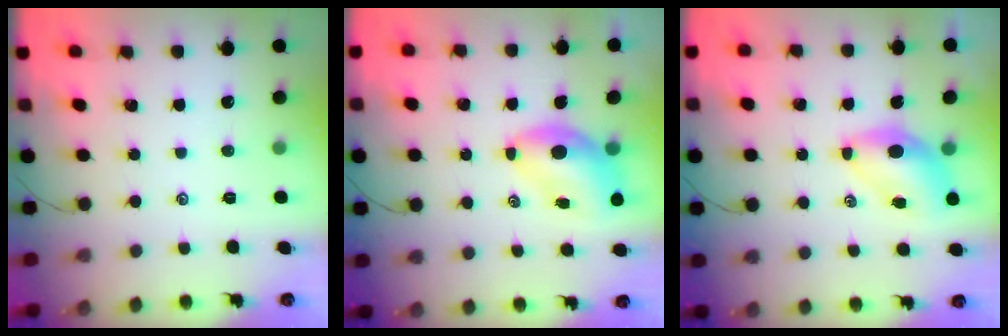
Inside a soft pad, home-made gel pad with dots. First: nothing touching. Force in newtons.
{"total": 8.3, "press": 8.0, "slide": 2.2}
{"total": 6.7, "press": 6.6, "slide": 1.2}